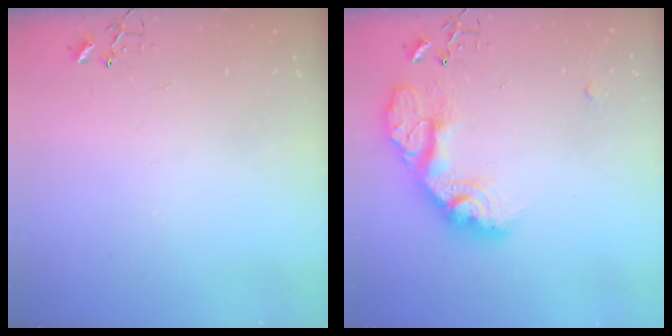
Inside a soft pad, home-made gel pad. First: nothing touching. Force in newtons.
{"total": 20.0, "press": 20.0, "slide": 1.6}